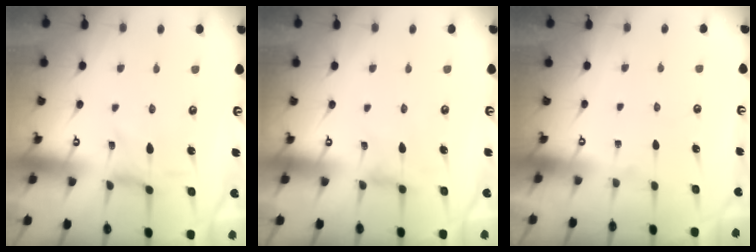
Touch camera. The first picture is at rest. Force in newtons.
{"total": 2.4, "press": 2.4, "slide": 0.4}
{"total": 0.0}